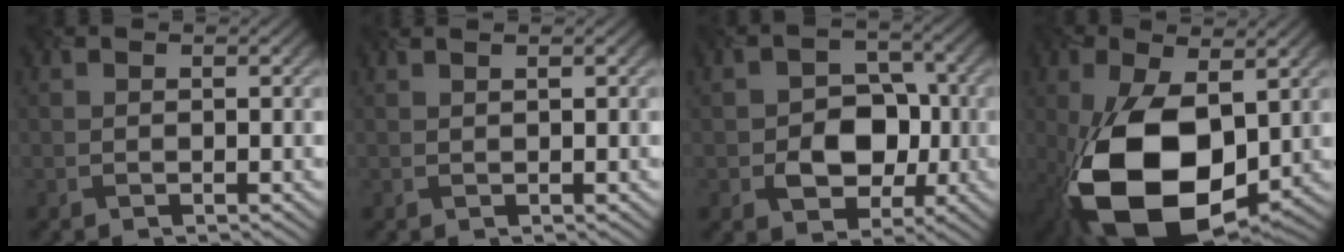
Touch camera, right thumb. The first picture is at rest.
{"total": 0.7, "force": [0.4, 0.2, 0.5], "torque": [-0.008, 0.004, 0.003]}
{"total": 6.4, "force": [-1.6, 5.0, 3.7], "torque": [-0.056, -0.004, -0.026]}
{"total": 17.6, "force": [-2.8, 10.0, 14.2], "torque": [-0.303, -0.035, -0.038]}